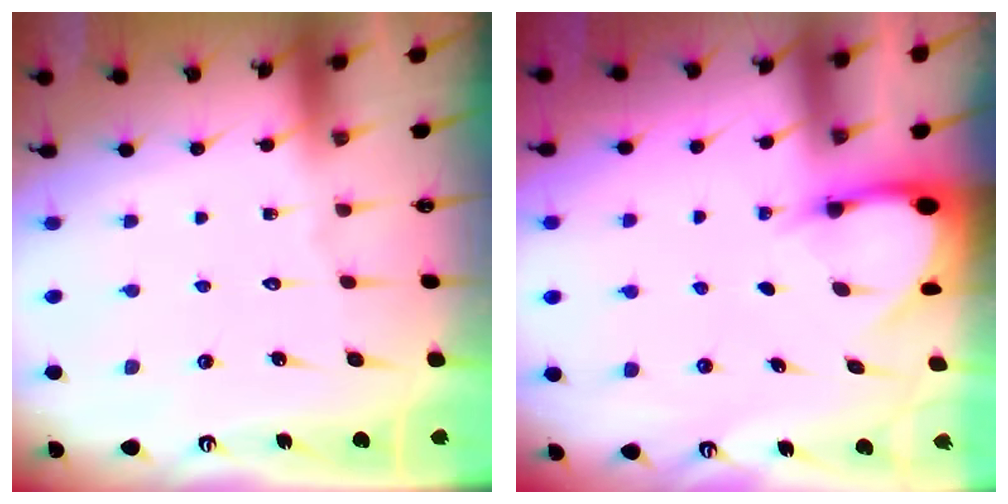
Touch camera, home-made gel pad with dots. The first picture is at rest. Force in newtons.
{"total": 3.6, "press": 3.5, "slide": 0.4}